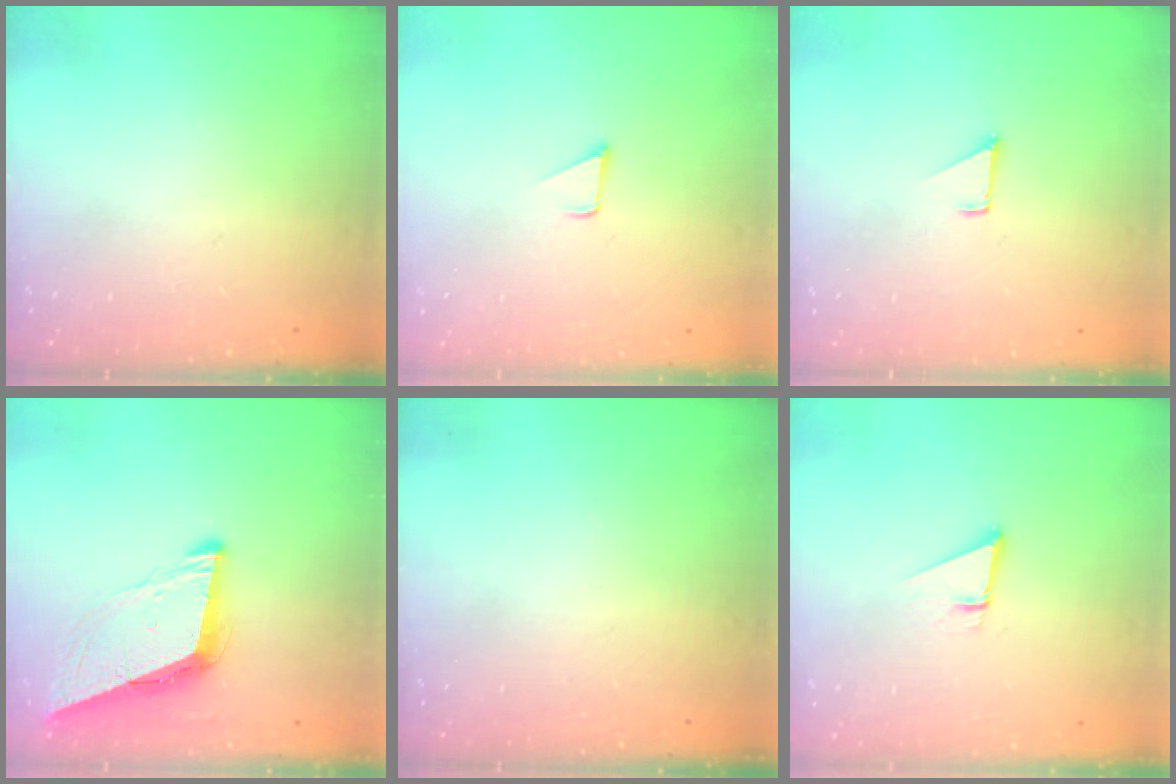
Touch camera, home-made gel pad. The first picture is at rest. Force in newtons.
{"total": 1.6, "press": 1.6, "slide": 0.1}
{"total": 1.0, "press": 1.0, "slide": 0.1}
{"total": 9.0, "press": 8.2, "slide": 3.7}
{"total": 0.0}
{"total": 2.3, "press": 2.3, "slide": 0.0}